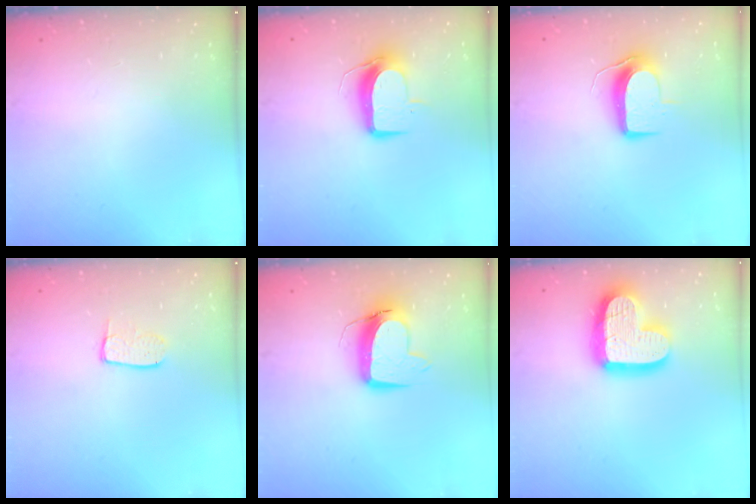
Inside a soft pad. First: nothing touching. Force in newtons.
{"total": 9.5, "press": 9.5, "slide": 0.8}
{"total": 8.8, "press": 8.8, "slide": 0.2}
{"total": 6.7, "press": 6.7, "slide": 0.4}
{"total": 10.9, "press": 10.8, "slide": 1.2}
{"total": 17.7, "press": 17.7, "slide": 1.5}